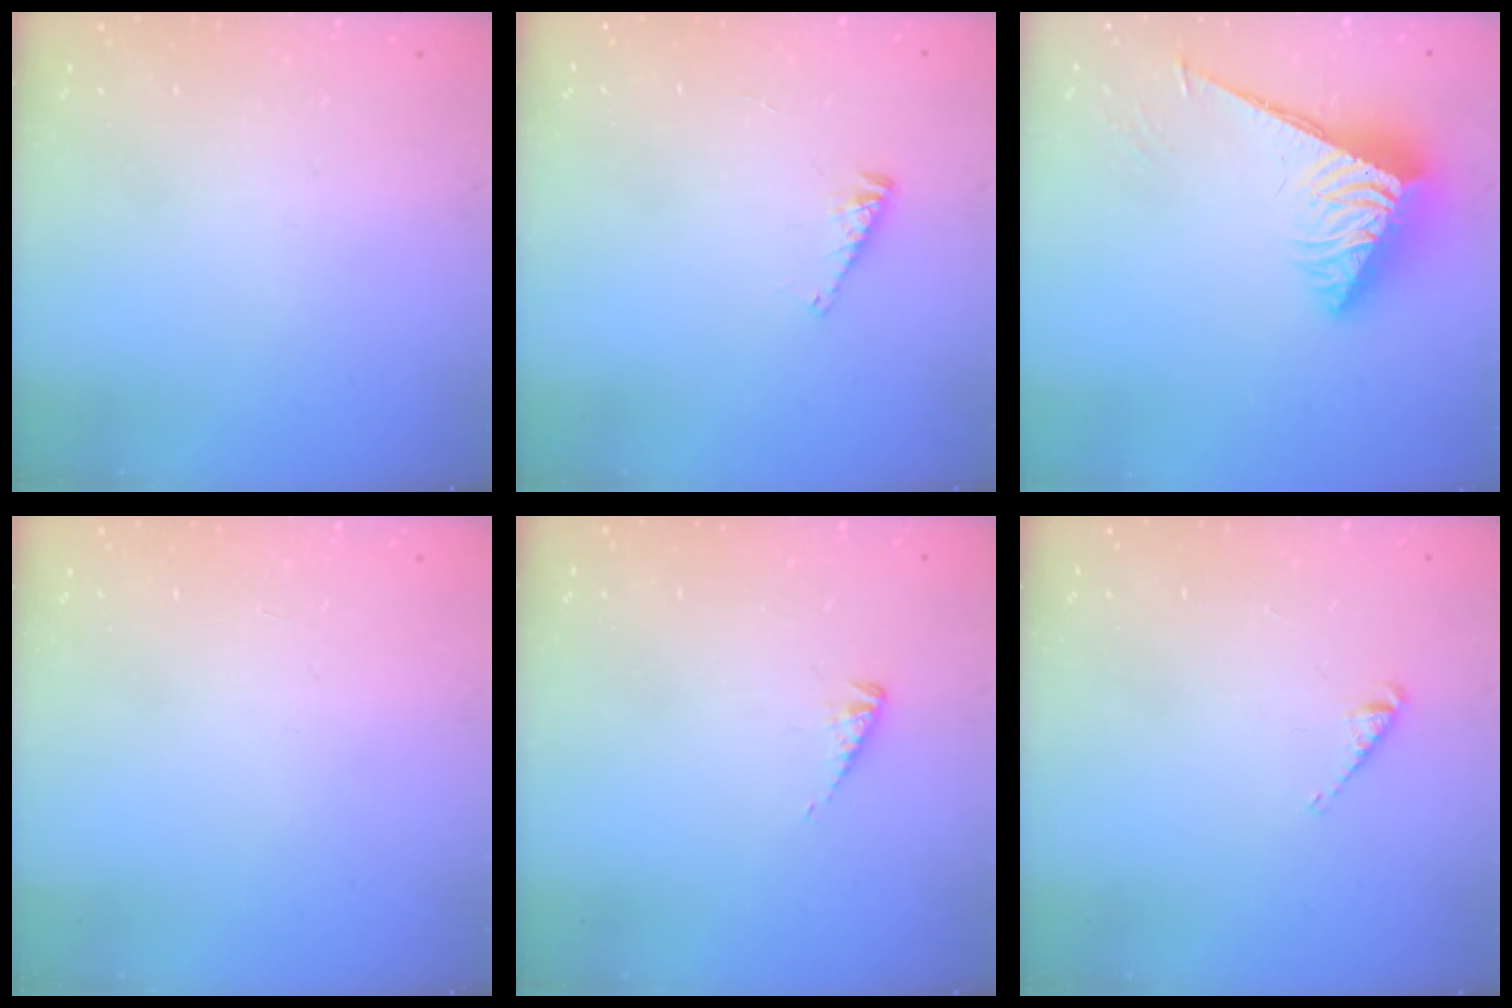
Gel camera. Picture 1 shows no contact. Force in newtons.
{"total": 2.3, "press": 2.3, "slide": 0.2}
{"total": 7.3, "press": 7.3, "slide": 0.7}
{"total": 0.0}
{"total": 2.7, "press": 2.7, "slide": 0.3}
{"total": 3.6, "press": 3.5, "slide": 0.5}